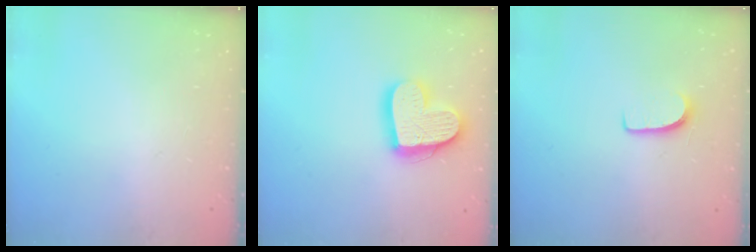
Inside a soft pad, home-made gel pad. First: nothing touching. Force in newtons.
{"total": 17.7, "press": 17.7, "slide": 1.5}
{"total": 5.9, "press": 5.9, "slide": 0.4}